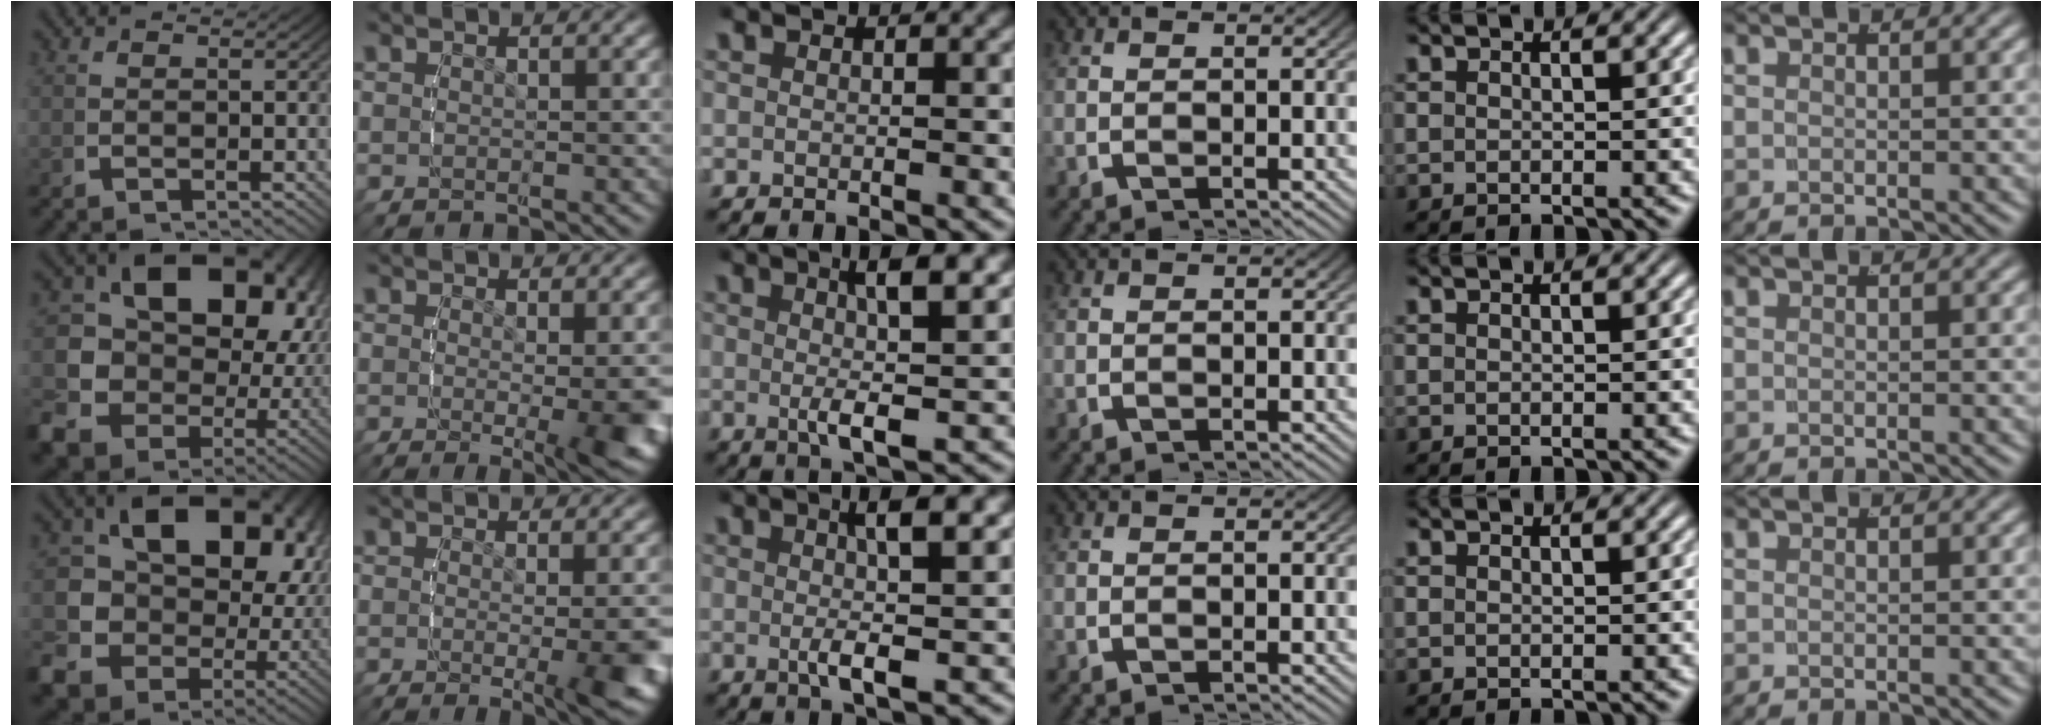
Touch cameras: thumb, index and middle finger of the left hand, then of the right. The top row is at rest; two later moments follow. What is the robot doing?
{"motion": "lift_and_place", "object": "lipstick"}